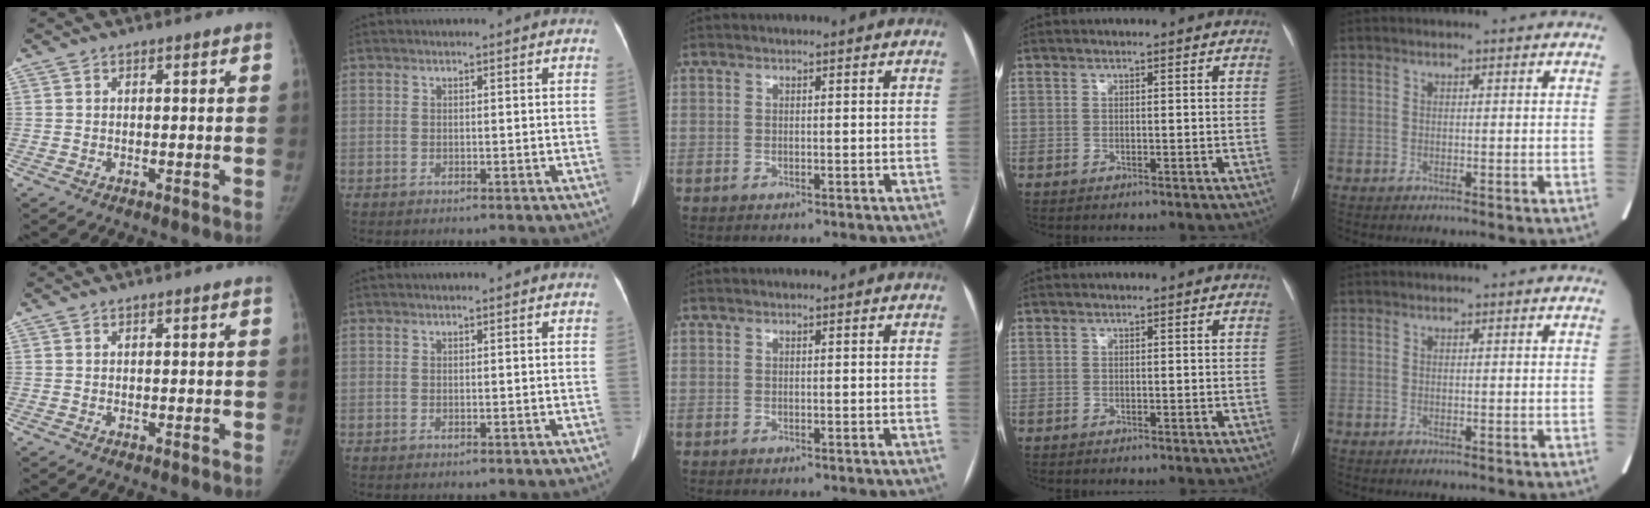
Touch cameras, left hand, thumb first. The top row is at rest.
{}